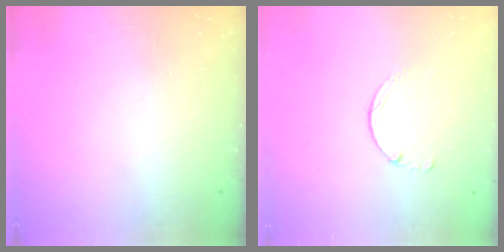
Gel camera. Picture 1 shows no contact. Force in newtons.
{"total": 1.8, "press": 1.8, "slide": 0.2}